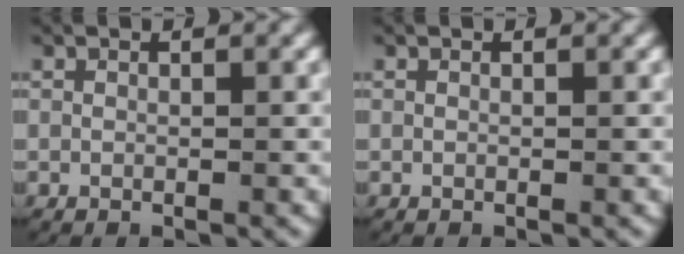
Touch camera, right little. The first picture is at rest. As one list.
[{"total": 0.0}]